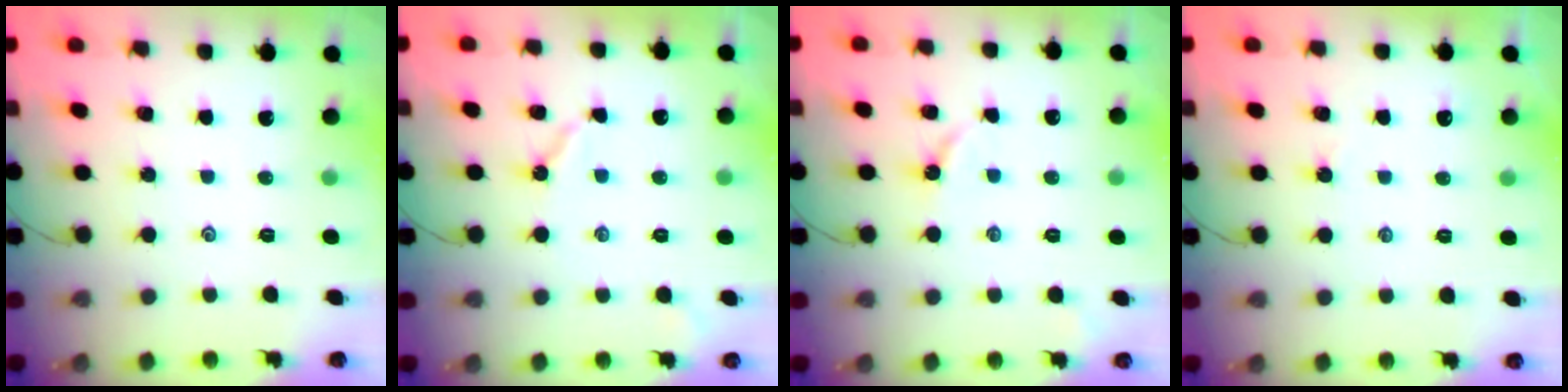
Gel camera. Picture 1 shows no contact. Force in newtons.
{"total": 5.3, "press": 5.2, "slide": 0.7}
{"total": 3.5, "press": 3.4, "slide": 0.6}
{"total": 2.3, "press": 2.3, "slide": 0.3}